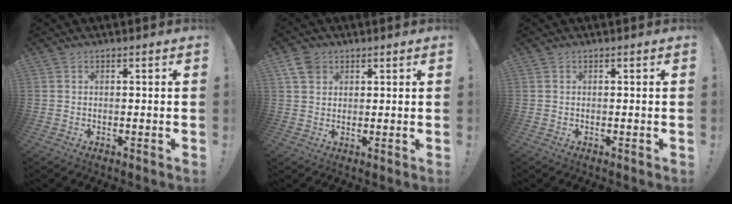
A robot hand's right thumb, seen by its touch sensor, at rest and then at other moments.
{"total": 5.6, "force": [3.0, 4.0, 2.5], "torque": [-0.042, -0.005, 0.060]}
{"total": 0.0}